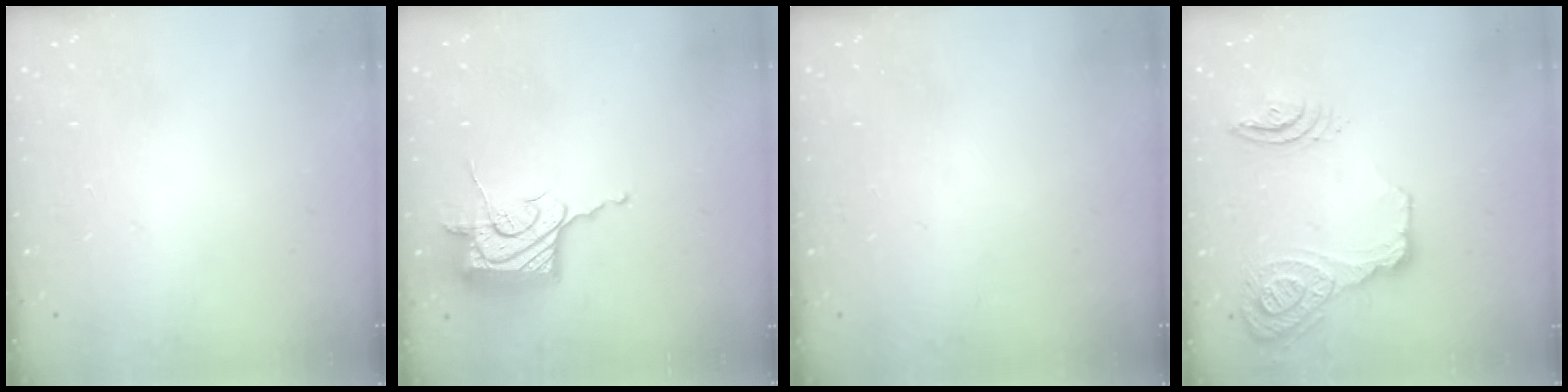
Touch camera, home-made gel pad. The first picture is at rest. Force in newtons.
{"total": 17.2, "press": 17.1, "slide": 0.7}
{"total": 0.0}
{"total": 17.7, "press": 17.1, "slide": 4.4}